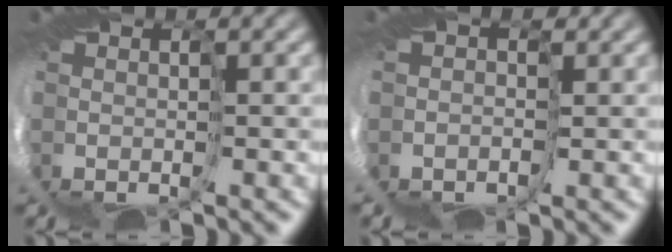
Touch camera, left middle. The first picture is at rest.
{"total": 0.9, "force": [-0.5, 0.7, 0.0], "torque": [0.017, 0.001, -0.009]}